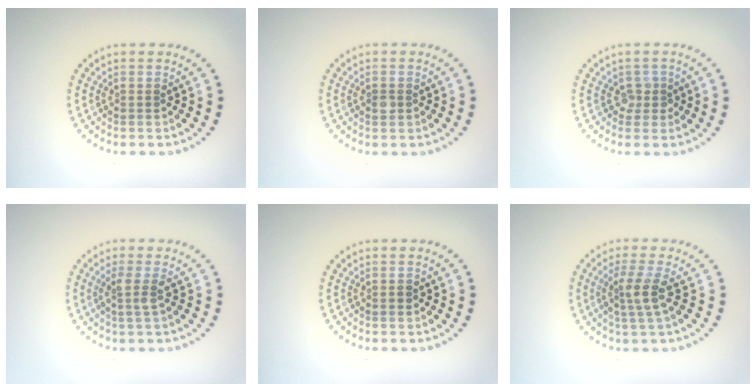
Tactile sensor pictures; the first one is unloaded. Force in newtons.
{"total": 0.9, "press": 0.9, "slide": 0.1}
{"total": 1.3, "press": 1.0, "slide": 0.8}
{"total": 1.8, "press": 1.3, "slide": 1.2}
{"total": 0.9, "press": 0.9, "slide": 0.2}
{"total": 2.7, "press": 2.2, "slide": 1.6}